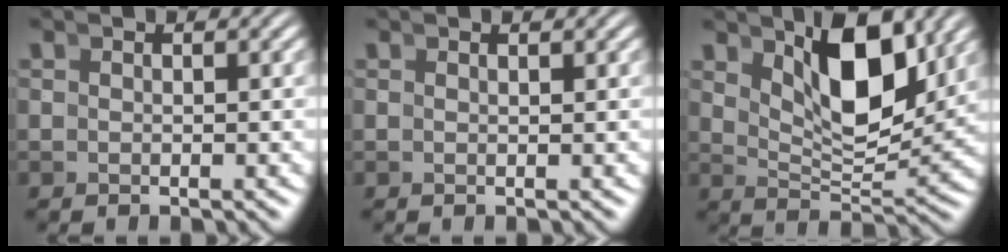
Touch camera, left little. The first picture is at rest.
{"total": 0.8, "force": [0.4, -0.7, 0.0], "torque": [0.008, 0.001, 0.008]}
{"total": 6.2, "force": [3.0, 1.4, 5.2], "torque": [-0.074, -0.007, 0.053]}